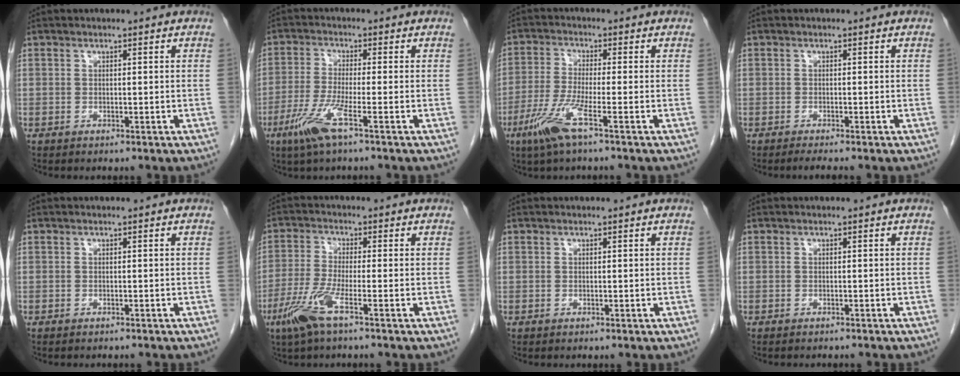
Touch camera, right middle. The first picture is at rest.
{"total": 6.2, "force": [-3.2, -0.1, 5.3], "torque": [-0.115, -0.015, -0.069]}
{"total": 6.6, "force": [-3.5, -0.1, 5.6], "torque": [-0.125, -0.014, -0.075]}
{"total": 1.5, "force": [-1.3, -0.4, 0.8], "torque": [-0.020, -0.005, -0.022]}
{"total": 2.2, "force": [-2.0, 0.5, 0.8], "torque": [-0.014, -0.004, -0.020]}
{"total": 6.2, "force": [-3.4, 0.2, 5.2], "torque": [-0.119, -0.012, -0.073]}
{"total": 0.0}
{"total": 2.6, "force": [-2.4, 0.5, 0.9], "torque": [-0.015, -0.004, -0.027]}